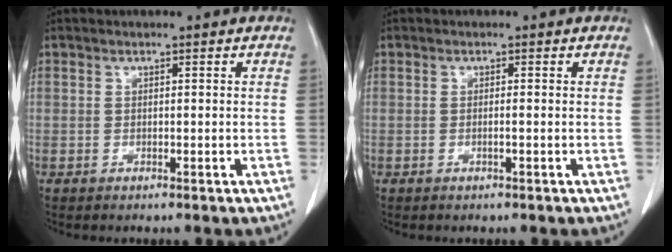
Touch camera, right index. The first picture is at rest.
{"total": 0.7, "force": [-0.2, -0.2, 0.7], "torque": [-0.011, 0.000, -0.004]}